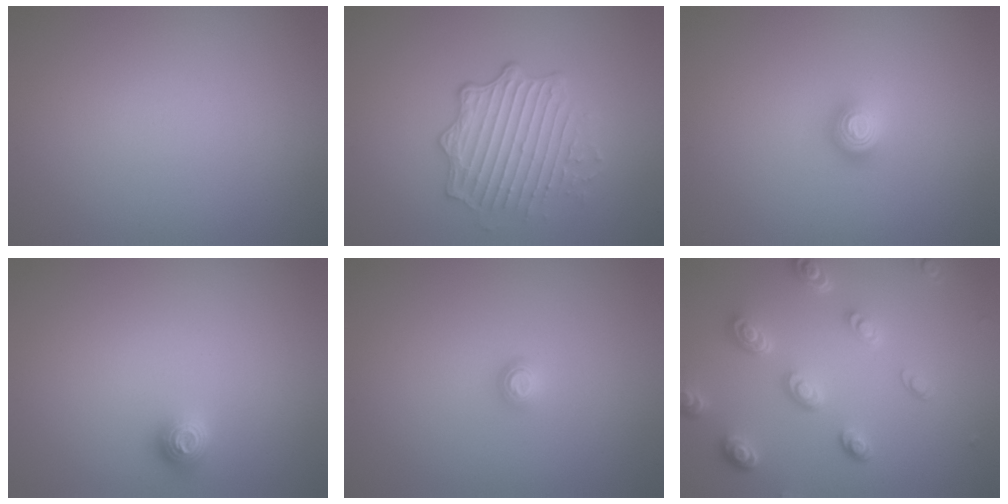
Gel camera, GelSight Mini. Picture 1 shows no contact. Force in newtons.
{"total": 4.2, "press": 3.8, "slide": 1.7}
{"total": 2.2, "press": 1.4, "slide": 1.6}
{"total": 1.4, "press": 1.2, "slide": 0.5}
{"total": 1.1, "press": 1.1, "slide": 0.1}
{"total": 5.0, "press": 3.7, "slide": 3.3}